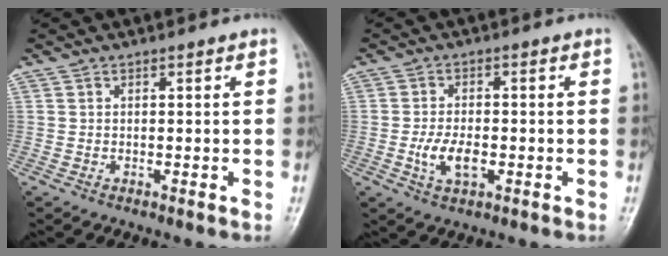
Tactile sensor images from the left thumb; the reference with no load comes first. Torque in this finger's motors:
{"motor_torque": [-0.17, 0.62, 0.69, 0.19, 0.08]}